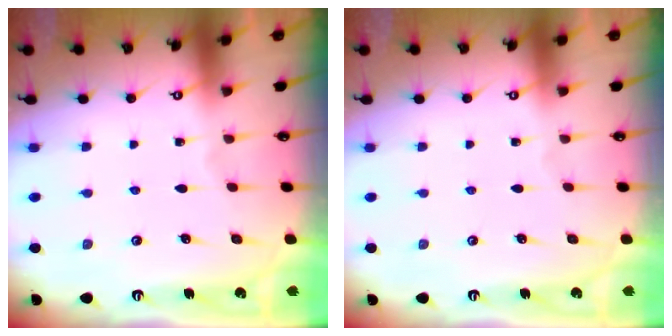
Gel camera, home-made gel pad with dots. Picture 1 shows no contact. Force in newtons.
{"total": 0.0}